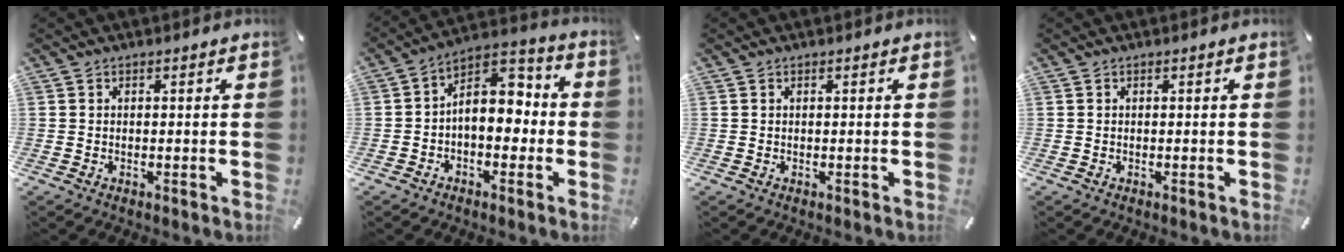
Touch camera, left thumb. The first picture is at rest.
{"total": 8.9, "force": [-0.8, 6.6, 5.9], "torque": [-0.062, 0.001, -0.021]}
{"total": 0.0}
{"total": 0.0}